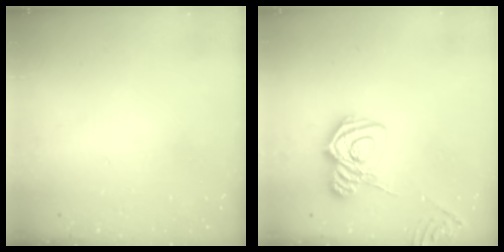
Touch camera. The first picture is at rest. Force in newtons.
{"total": 12.2, "press": 12.2, "slide": 0.7}